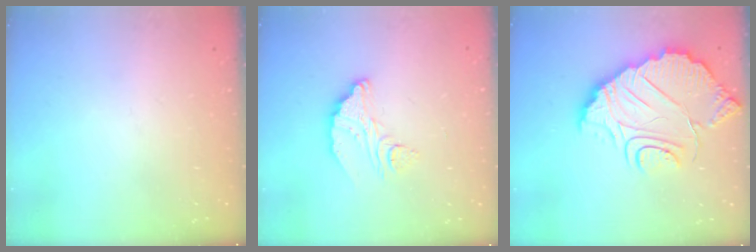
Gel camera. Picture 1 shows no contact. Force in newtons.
{"total": 10.4, "press": 10.4, "slide": 0.9}
{"total": 14.6, "press": 14.6, "slide": 1.3}